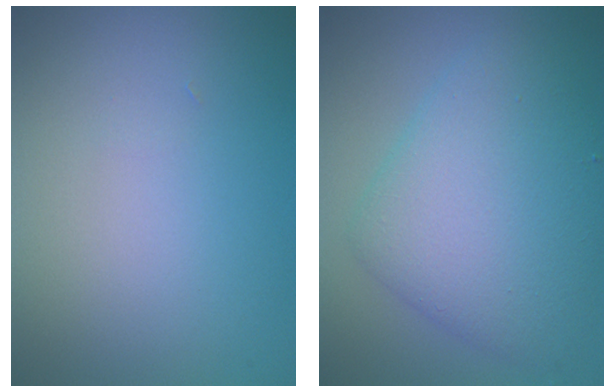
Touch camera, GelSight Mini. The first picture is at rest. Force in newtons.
{"total": 7.1, "press": 7.1, "slide": 0.0}